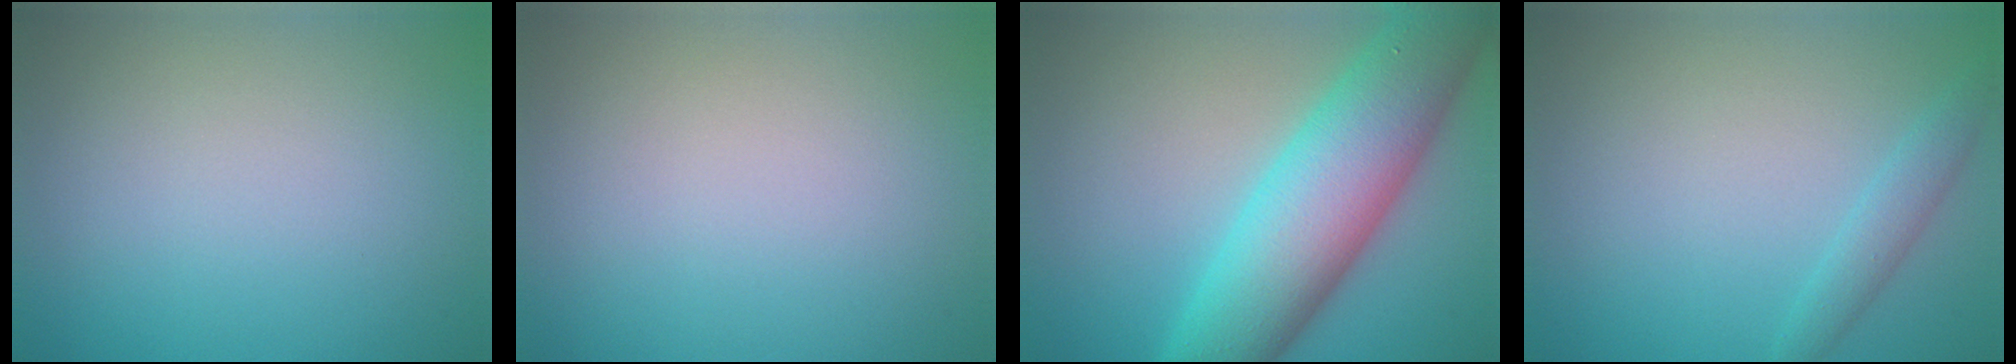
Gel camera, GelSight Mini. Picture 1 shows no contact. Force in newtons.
{"total": 0.0}
{"total": 10.3, "press": 10.3, "slide": 0.2}
{"total": 1.8, "press": 1.8, "slide": 0.2}